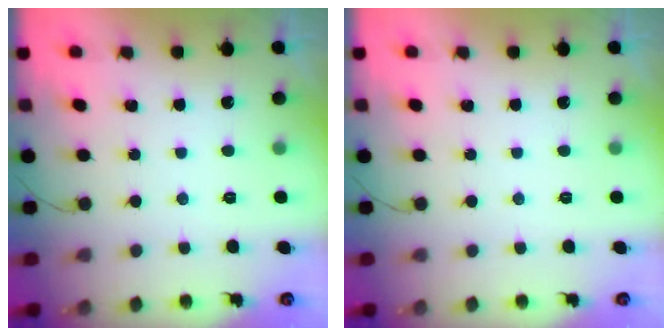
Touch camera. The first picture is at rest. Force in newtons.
{"total": 0.0}